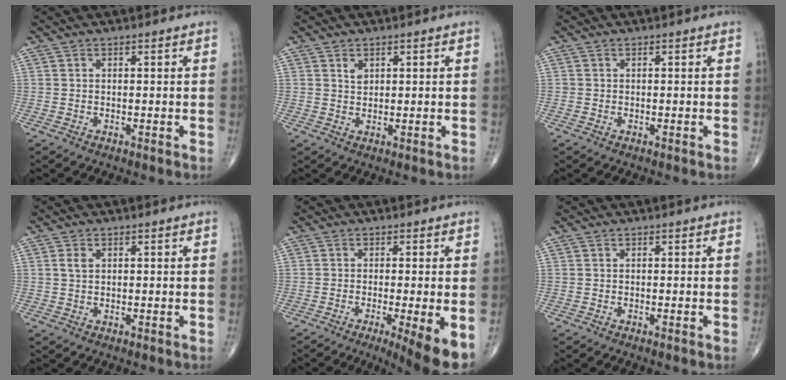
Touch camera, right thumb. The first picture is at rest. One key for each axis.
{"total": 1.7, "fx": 0.9, "fy": 1.2, "fz": 0.9, "tx": -0.008, "ty": -0.005, "tz": 0.017}
{"total": 0.0}
{"total": 1.7, "fx": 0.5, "fy": 1.1, "fz": 1.2, "tx": -0.023, "ty": 0.003, "tz": 0.012}
{"total": 9.0, "fx": -3.7, "fy": 1.2, "fz": 8.2, "tx": -0.116, "ty": -0.023, "tz": -0.058}
{"total": 0.0}